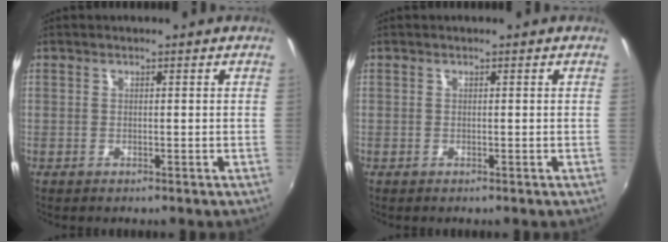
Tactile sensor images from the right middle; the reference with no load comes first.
{"total": 0.0}